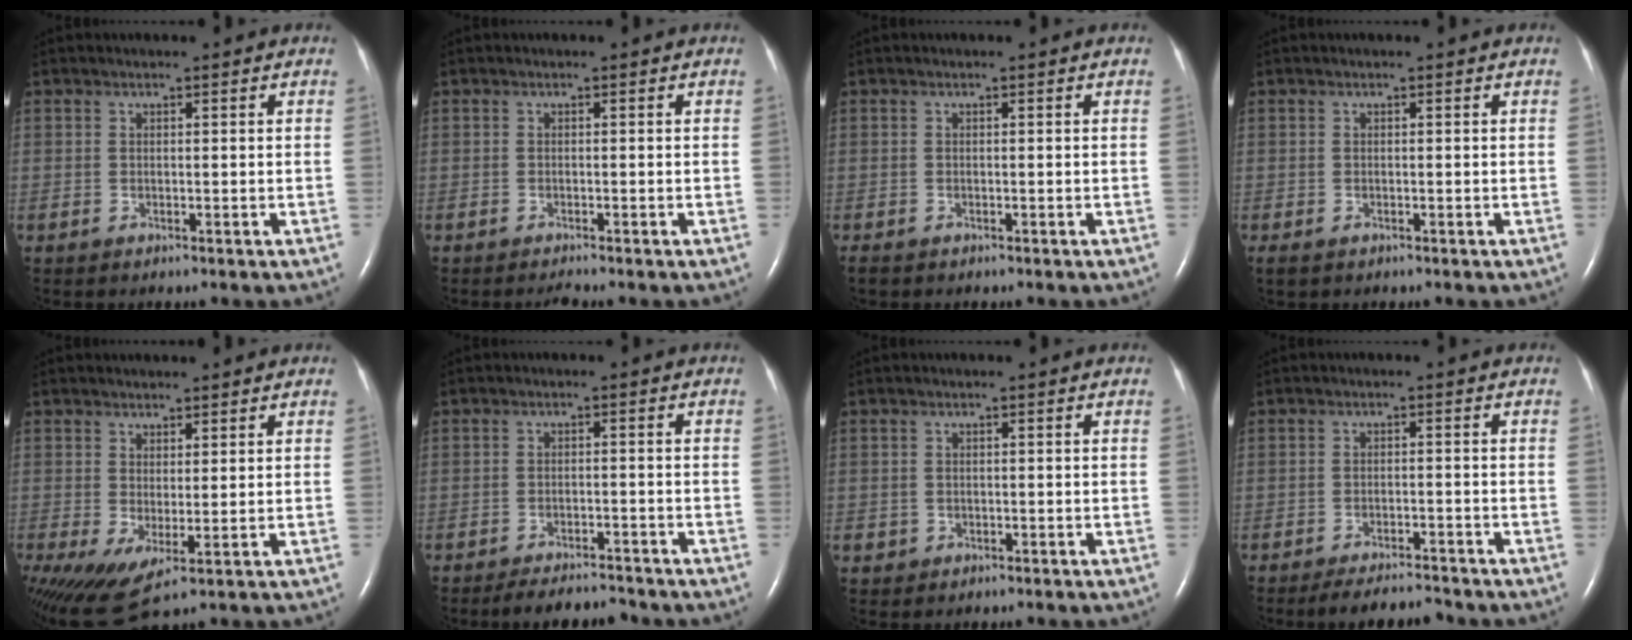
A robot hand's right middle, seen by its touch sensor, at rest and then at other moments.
{"total": 0.8, "force": [-0.7, -0.2, 0.2], "torque": [-0.009, -0.004, -0.010]}
{"total": 0.8, "force": [-0.7, 0.3, 0.3], "torque": [-0.010, -0.003, -0.011]}
{"total": 1.1, "force": [-0.7, 0.6, 0.6], "torque": [-0.014, -0.002, -0.007]}
{"total": 5.8, "force": [-0.3, 1.4, 5.6], "torque": [-0.113, -0.003, 0.008]}
{"total": 5.2, "force": [-4.9, 1.0, 1.3], "torque": [-0.020, -0.010, -0.076]}
{"total": 1.1, "force": [-0.3, 1.0, 0.2], "torque": [-0.002, 0.003, -0.002]}
{"total": 5.1, "force": [-4.9, 0.7, 1.4], "torque": [-0.023, -0.012, -0.077]}